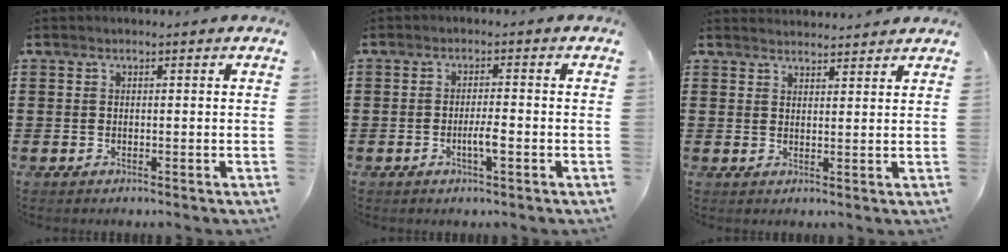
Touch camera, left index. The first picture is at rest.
{"total": 2.9, "force": [-0.9, 0.5, 2.7], "torque": [-0.049, 0.002, -0.016]}
{"total": 2.3, "force": [2.2, 0.1, -0.1], "torque": [-0.004, -0.005, 0.044]}